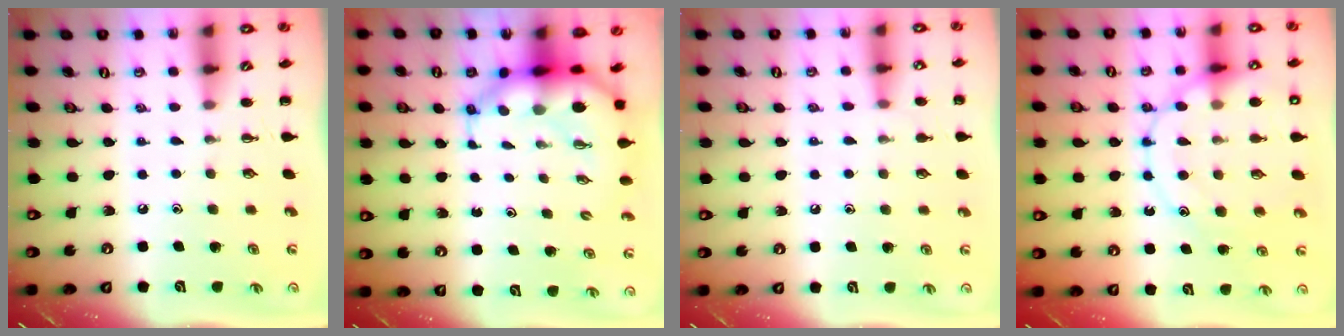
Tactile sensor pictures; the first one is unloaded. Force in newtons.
{"total": 8.0, "press": 7.6, "slide": 2.3}
{"total": 6.4, "press": 6.2, "slide": 1.7}
{"total": 16.5, "press": 16.3, "slide": 2.2}